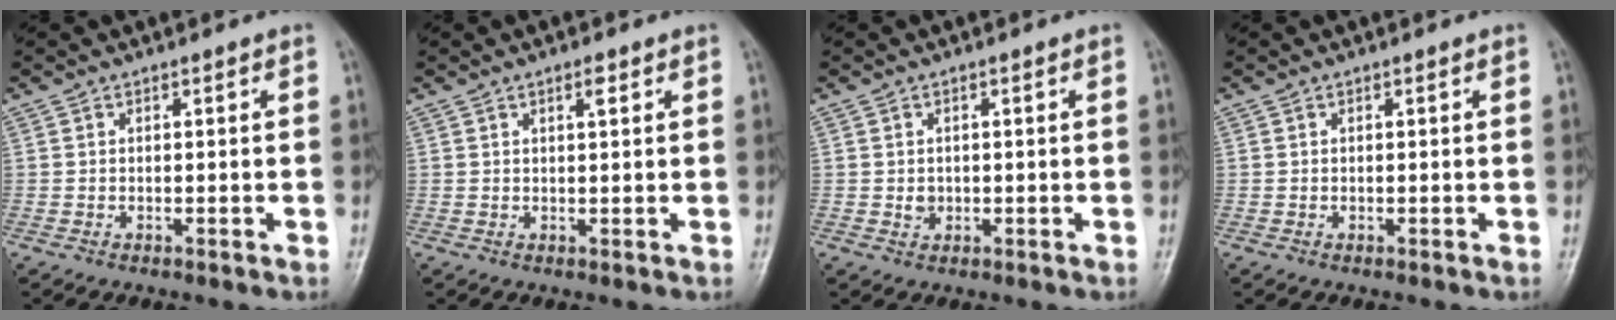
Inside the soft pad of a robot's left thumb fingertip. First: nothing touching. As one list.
[{"total": 1.8, "force": [1.0, 0.6, 1.4], "torque": [-0.020, -0.003, 0.014]}, {"total": 1.7, "force": [0.1, 1.6, 0.8], "torque": [-0.005, 0.000, 0.006]}, {"total": 0.0}]